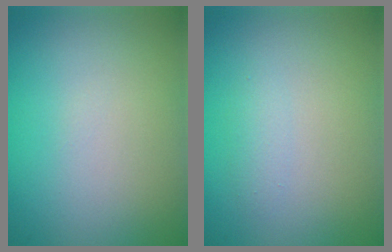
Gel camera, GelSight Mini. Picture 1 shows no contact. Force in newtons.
{"total": 0.8, "press": 0.8, "slide": 0.0}